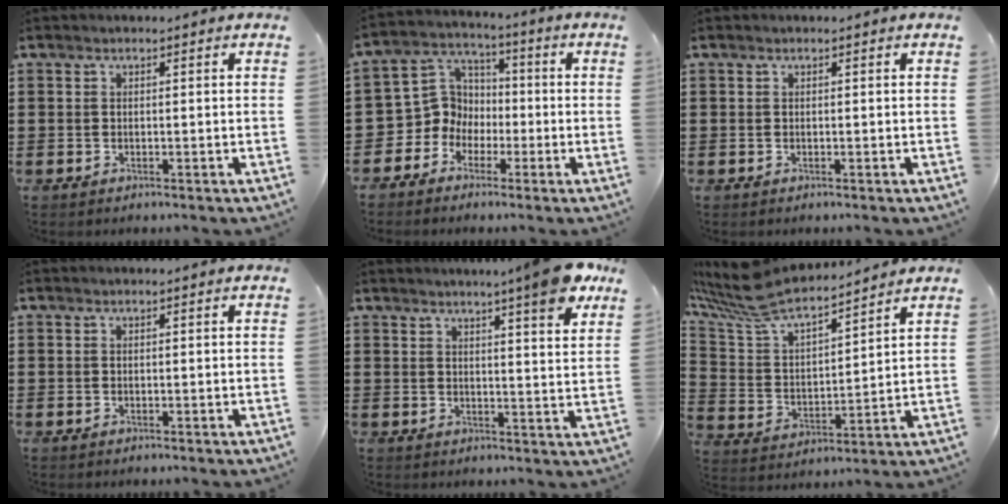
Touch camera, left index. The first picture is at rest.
{"total": 7.8, "force": [-1.7, 7.3, 2.2], "torque": [-0.088, 0.004, -0.037]}
{"total": 0.0}
{"total": 0.0}
{"total": 8.0, "force": [6.4, 0.1, 4.8], "torque": [-0.079, -0.026, 0.107]}
{"total": 8.8, "force": [8.1, 1.9, 2.8], "torque": [-0.095, -0.047, 0.141]}